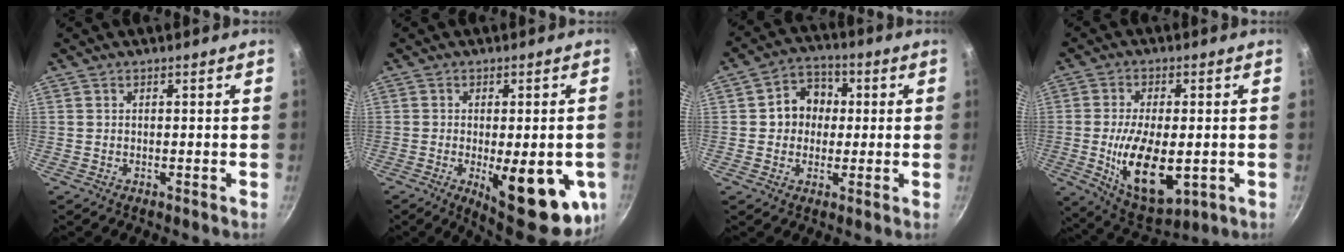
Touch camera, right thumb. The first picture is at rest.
{"total": 17.6, "force": [-5.4, 6.6, 15.4], "torque": [-0.151, -0.014, -0.052]}
{"total": 8.1, "force": [0.7, 6.9, 4.2], "torque": [-0.030, 0.015, 0.001]}
{"total": 15.0, "force": [-2.5, 7.3, 12.8], "torque": [-0.213, -0.015, -0.024]}